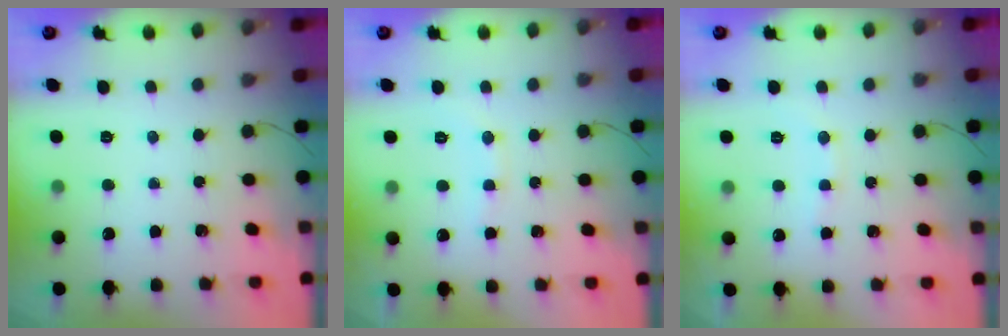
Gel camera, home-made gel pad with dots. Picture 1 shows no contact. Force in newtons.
{"total": 7.3, "press": 7.2, "slide": 1.4}
{"total": 7.1, "press": 6.9, "slide": 1.4}